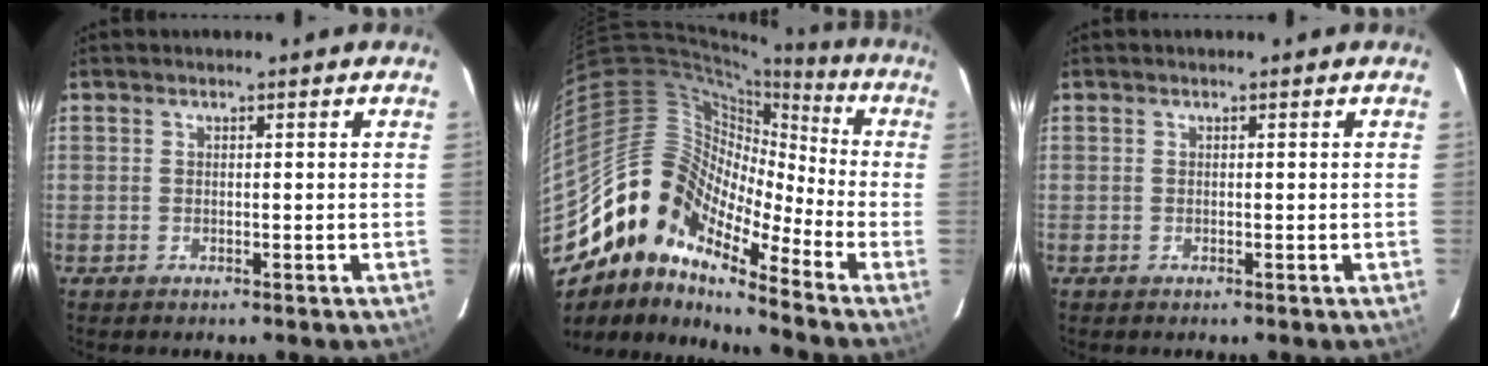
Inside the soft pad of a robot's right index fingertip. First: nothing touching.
{"total": 14.1, "force": [-10.8, 6.3, 6.5], "torque": [-0.093, 0.007, -0.229]}
{"total": 0.0}